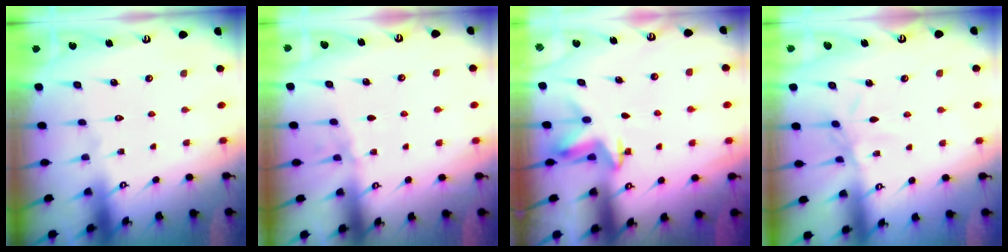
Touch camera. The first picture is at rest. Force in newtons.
{"total": 2.7, "press": 2.7, "slide": 0.4}
{"total": 4.1, "press": 4.0, "slide": 0.9}
{"total": 3.2, "press": 3.2, "slide": 0.4}